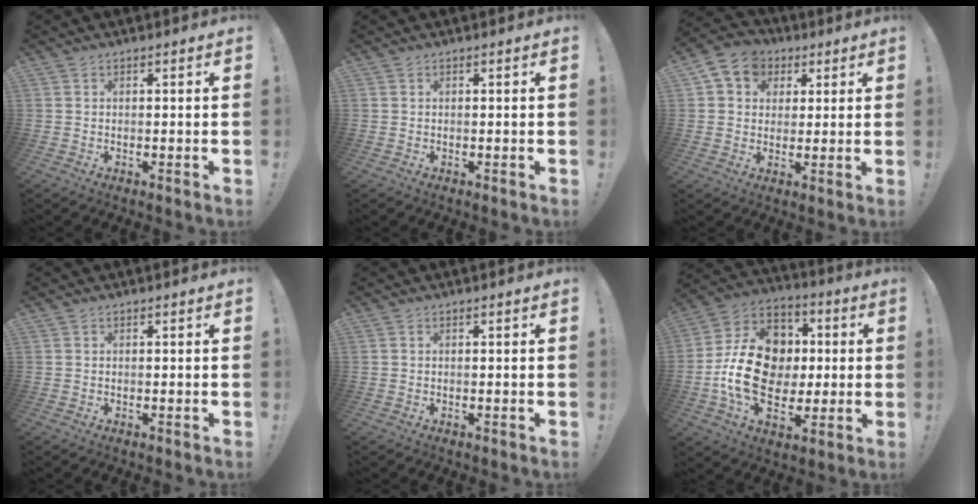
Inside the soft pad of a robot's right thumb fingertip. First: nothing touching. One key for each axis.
{"total": 0.0}
{"total": 8.7, "fx": 2.9, "fy": 7.6, "fz": 3.1, "tx": -0.045, "ty": -0.006, "tz": 0.061}
{"total": 0.0}
{"total": 0.0}
{"total": 20.3, "fx": -1.6, "fy": 15.8, "fz": 12.6, "tx": -0.211, "ty": 0.027, "tz": -0.010}